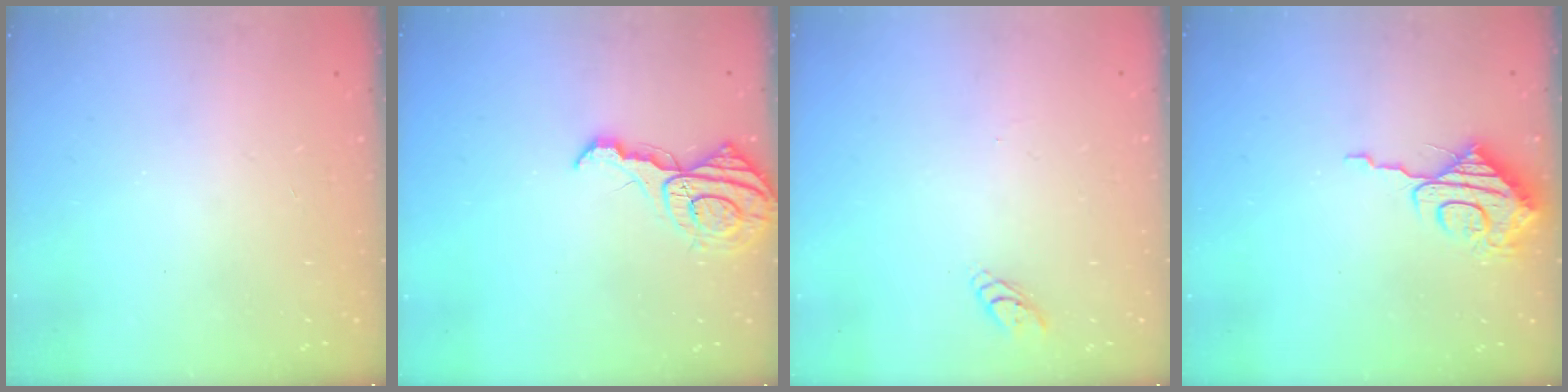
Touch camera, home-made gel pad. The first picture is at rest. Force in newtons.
{"total": 12.1, "press": 12.0, "slide": 0.9}
{"total": 3.7, "press": 3.7, "slide": 0.3}
{"total": 9.7, "press": 9.7, "slide": 0.2}